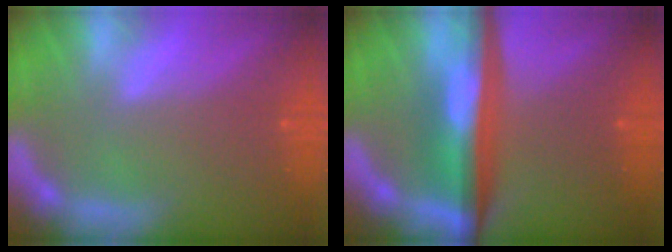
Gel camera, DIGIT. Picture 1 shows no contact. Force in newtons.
{"total": 8.0}